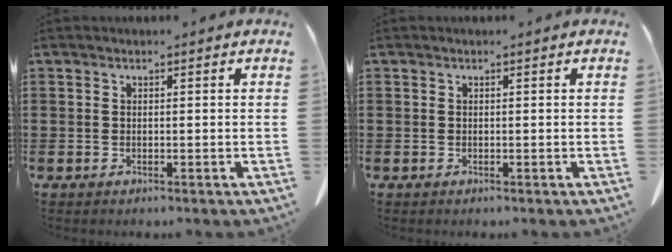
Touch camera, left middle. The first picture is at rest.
{"total": 0.0}